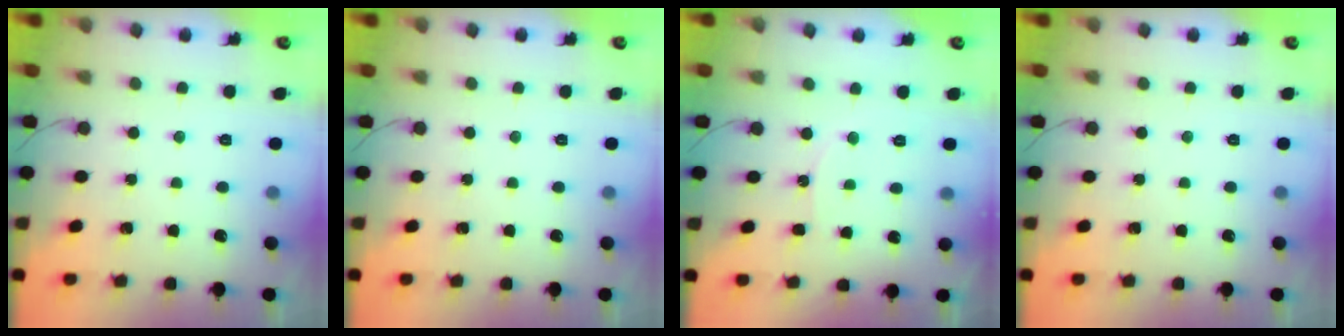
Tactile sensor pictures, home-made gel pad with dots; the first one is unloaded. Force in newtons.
{"total": 0.0}
{"total": 7.8, "press": 7.7, "slide": 0.7}
{"total": 0.0}